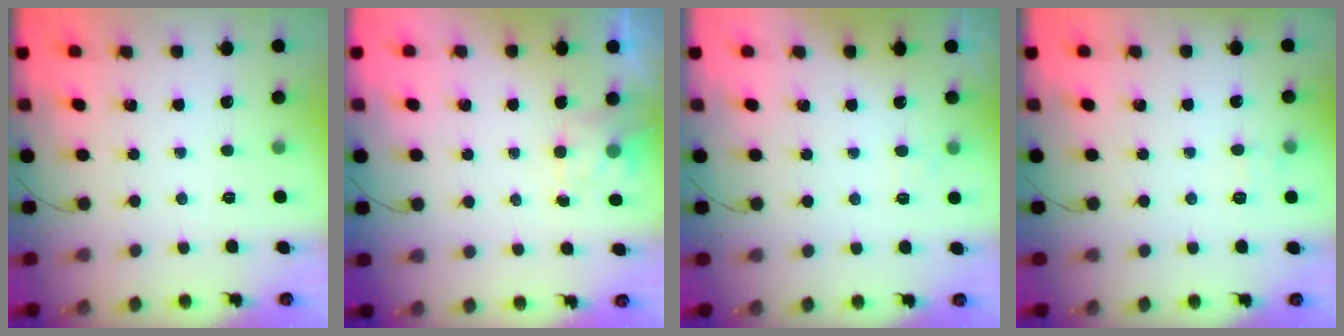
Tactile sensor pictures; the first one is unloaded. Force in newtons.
{"total": 2.5, "press": 2.1, "slide": 1.4}
{"total": 3.8, "press": 3.6, "slide": 1.1}
{"total": 4.9, "press": 4.7, "slide": 1.4}